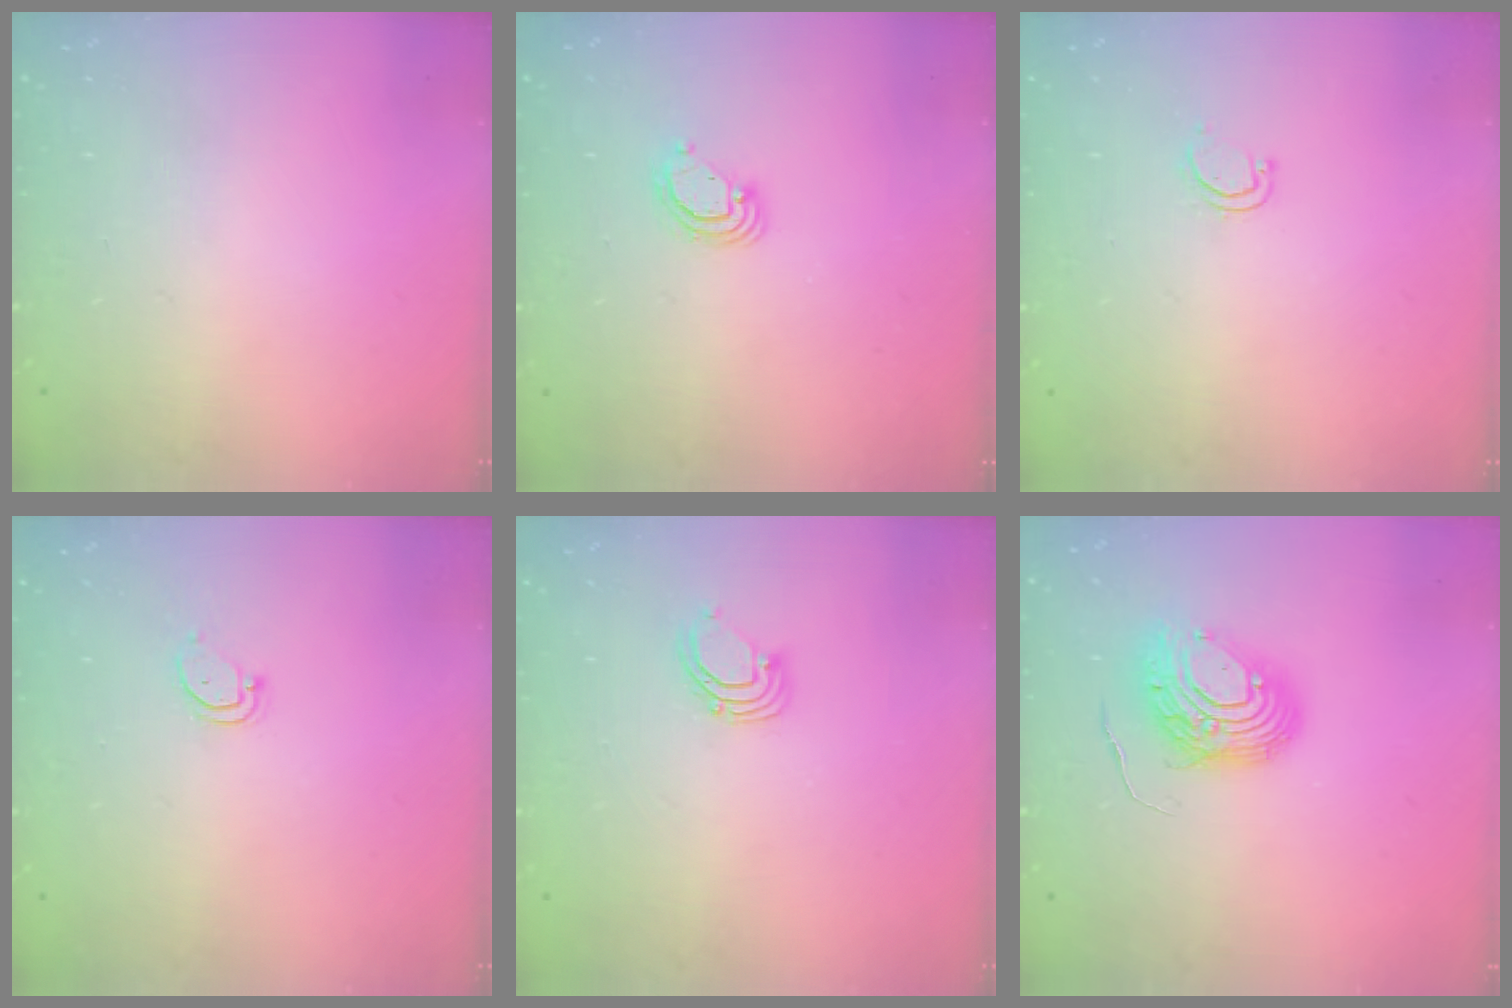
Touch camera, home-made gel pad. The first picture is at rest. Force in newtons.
{"total": 3.8, "press": 3.8, "slide": 0.1}
{"total": 4.6, "press": 4.4, "slide": 1.2}
{"total": 3.5, "press": 3.5, "slide": 0.4}
{"total": 2.9, "press": 2.9, "slide": 0.3}
{"total": 9.8, "press": 9.7, "slide": 1.0}